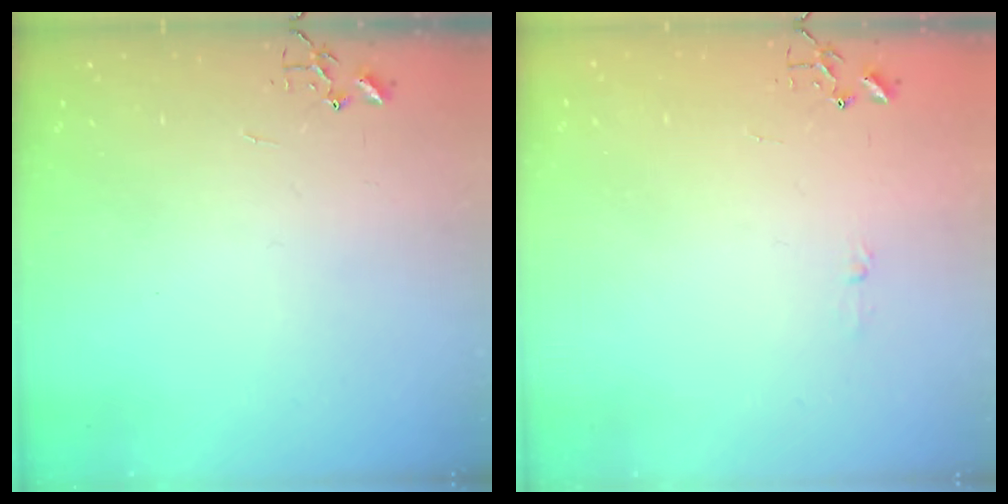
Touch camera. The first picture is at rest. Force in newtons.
{"total": 3.5, "press": 3.5, "slide": 0.4}